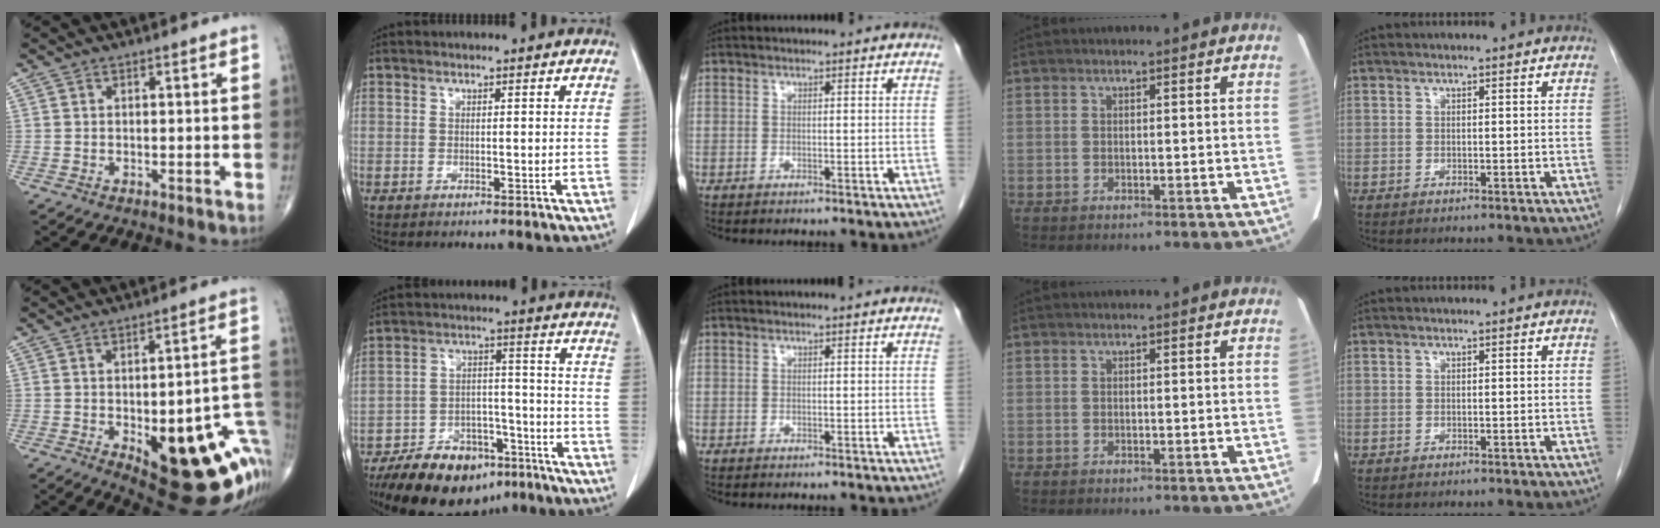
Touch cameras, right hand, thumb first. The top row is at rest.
{"thumb": {"total": 26.4, "force": [-7.1, 10.3, 23.2], "torque": [-0.216, 0.019, -0.064]}, "index": {"total": 17.3, "force": [-12.4, 8.3, 8.7], "torque": [-0.159, 0.014, -0.199]}}